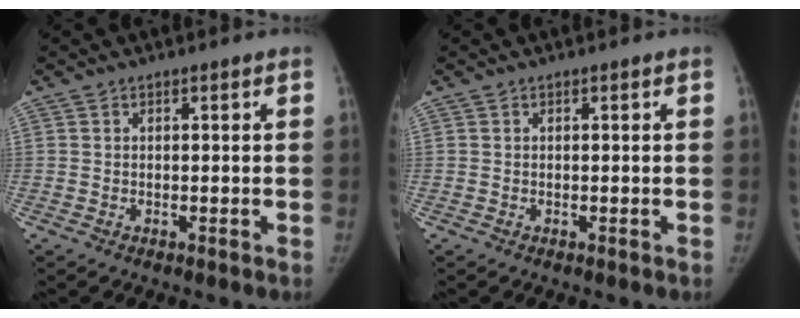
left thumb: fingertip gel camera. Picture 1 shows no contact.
{"total": 0.0}